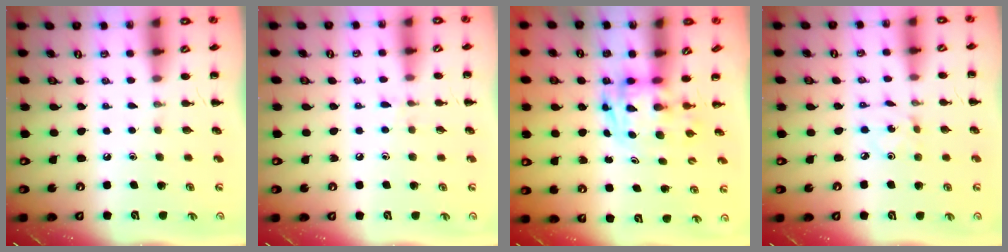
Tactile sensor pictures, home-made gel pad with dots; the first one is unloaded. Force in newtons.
{"total": 4.7, "press": 4.3, "slide": 1.8}
{"total": 2.8, "press": 2.8, "slide": 0.5}
{"total": 0.8, "press": 0.8, "slide": 0.2}